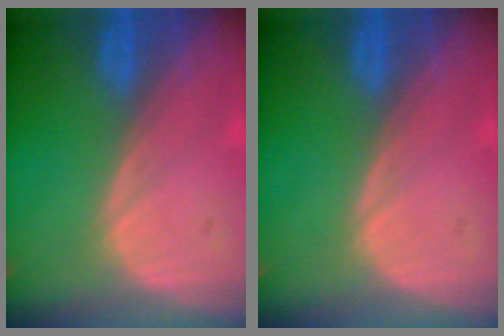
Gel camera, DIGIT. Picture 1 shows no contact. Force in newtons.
{"total": 0.0}